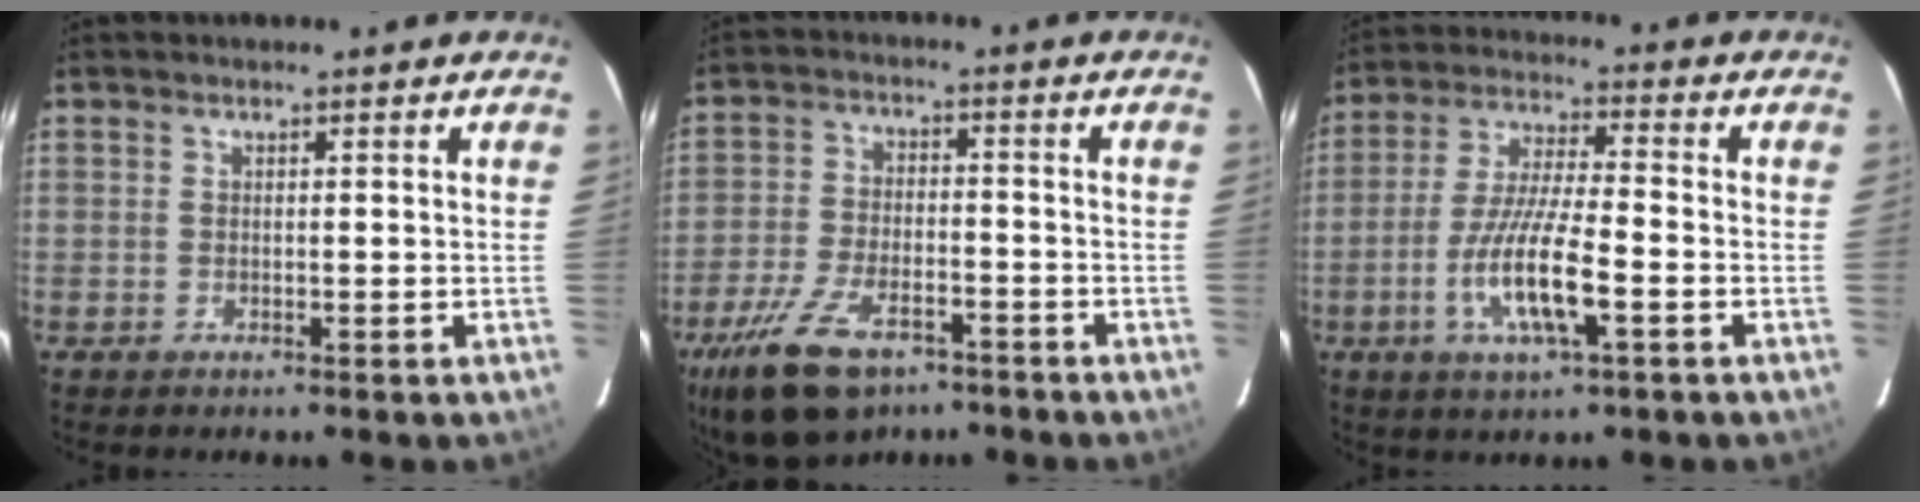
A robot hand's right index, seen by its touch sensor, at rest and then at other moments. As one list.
[{"total": 14.7, "force": [-9.7, 7.1, 8.6], "torque": [-0.195, -0.022, -0.172]}, {"total": 12.1, "force": [-4.4, 2.2, 11.0], "torque": [-0.223, -0.011, -0.081]}]